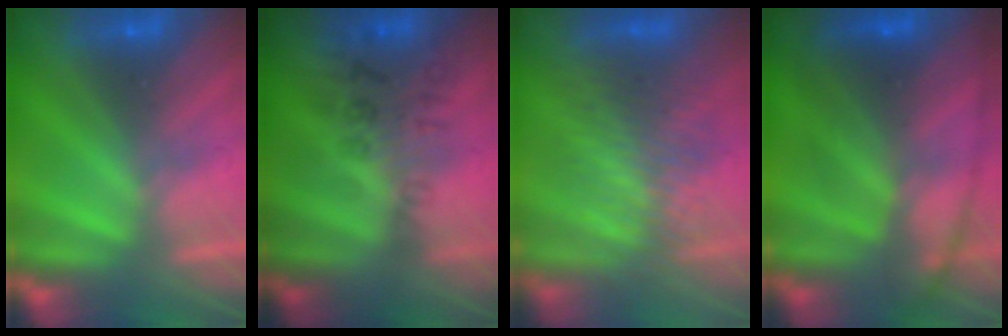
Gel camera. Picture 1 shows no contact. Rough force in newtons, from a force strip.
{"total": 2.9}
{"total": 3.9}
{"total": 7.1}